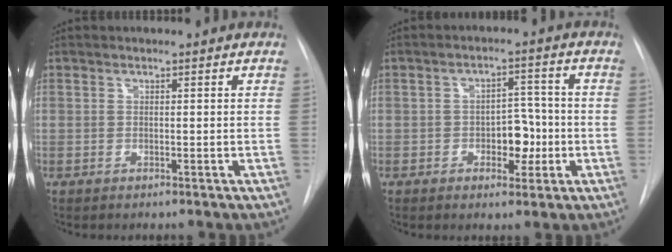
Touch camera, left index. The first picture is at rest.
{"total": 5.4, "force": [-1.7, 3.2, 4.0], "torque": [-0.050, 0.008, -0.023]}